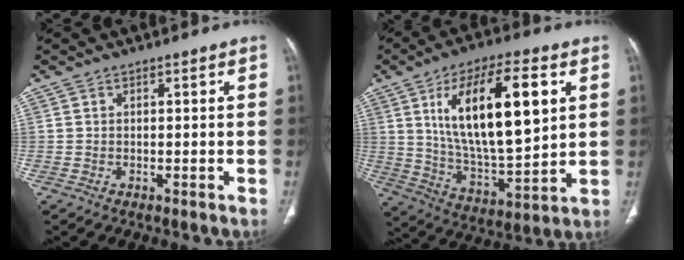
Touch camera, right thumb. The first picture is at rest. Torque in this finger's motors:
{"motor_torque": [0.99, 3.47, 2.10, -0.15, 0.51]}